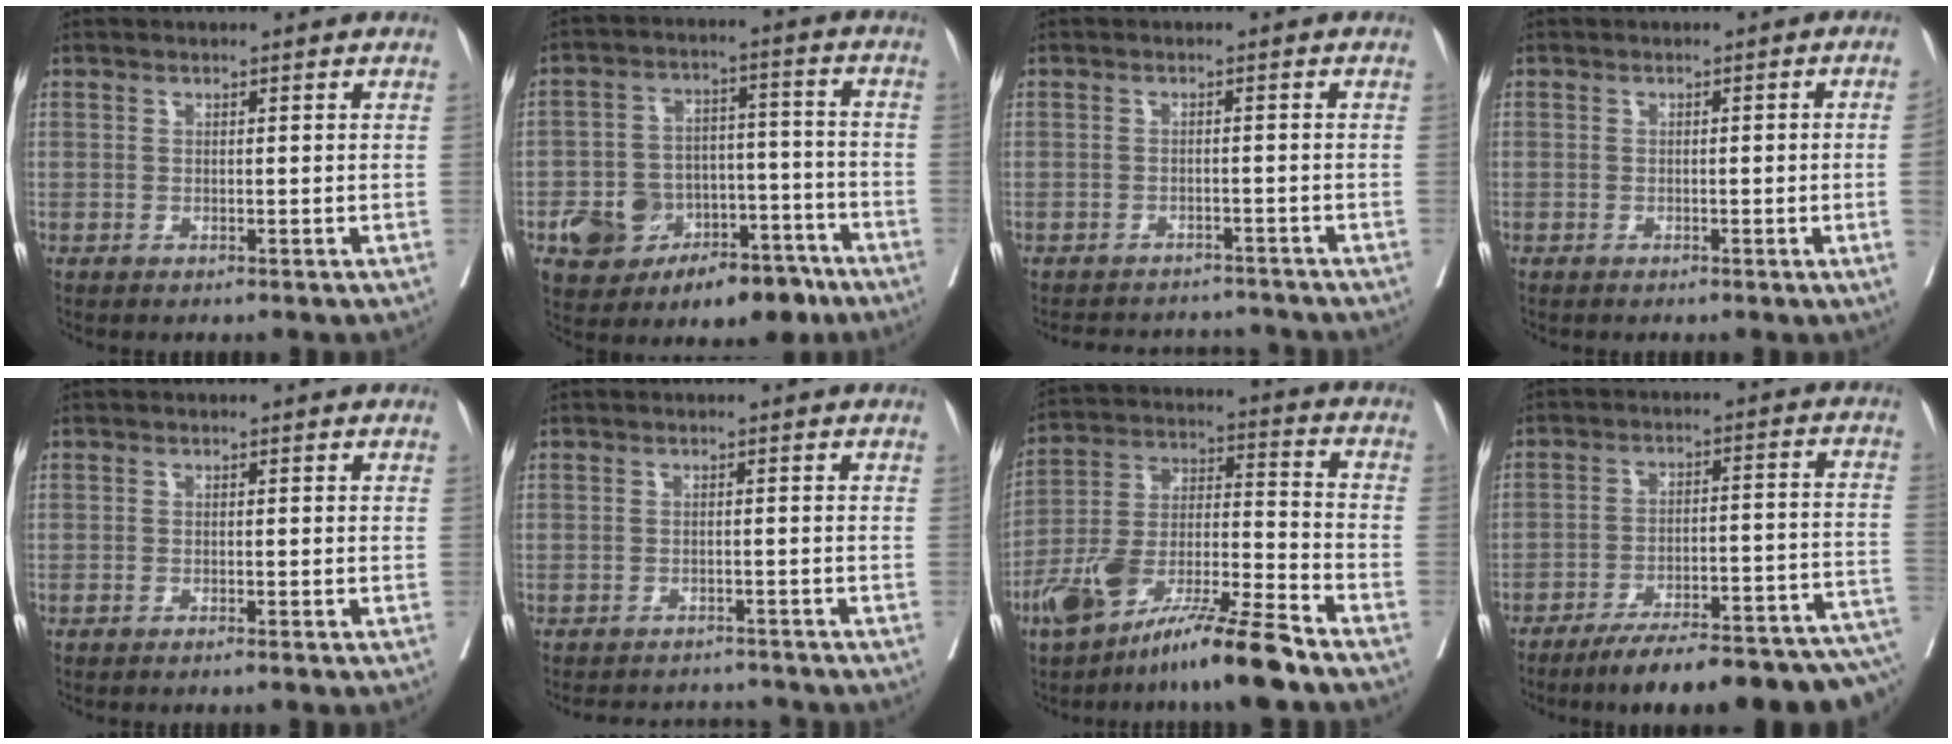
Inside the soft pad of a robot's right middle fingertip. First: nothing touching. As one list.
[{"total": 15.1, "force": [-9.1, 9.1, 7.9], "torque": [-0.109, 0.036, -0.133]}, {"total": 8.4, "force": [-8.0, 2.2, 1.0], "torque": [-0.014, 0.014, -0.101]}, {"total": 2.8, "force": [-0.7, -0.7, 2.7], "torque": [-0.035, 0.004, -0.007]}, {"total": 1.3, "force": [-1.0, 0.2, 0.7], "torque": [-0.013, -0.001, -0.014]}, {"total": 6.0, "force": [-5.8, 1.4, 0.1], "torque": [0.004, 0.010, -0.076]}, {"total": 16.3, "force": [-11.7, 1.4, 11.3], "torque": [-0.220, -0.006, -0.210]}, {"total": 20.0, "force": [-15.6, 2.9, 12.1], "torque": [-0.109, 0.024, -0.220]}]